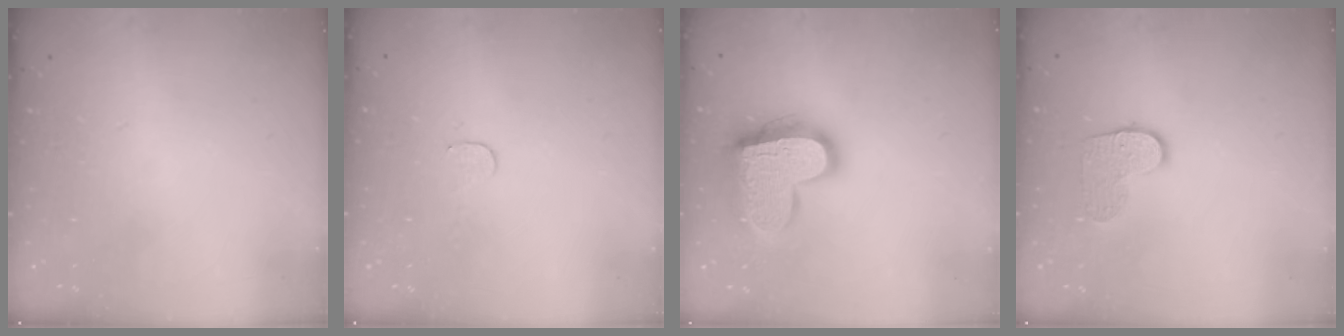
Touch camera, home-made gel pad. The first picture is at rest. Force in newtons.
{"total": 2.8, "press": 2.8, "slide": 0.2}
{"total": 18.2, "press": 18.1, "slide": 1.4}
{"total": 8.0, "press": 8.0, "slide": 0.4}